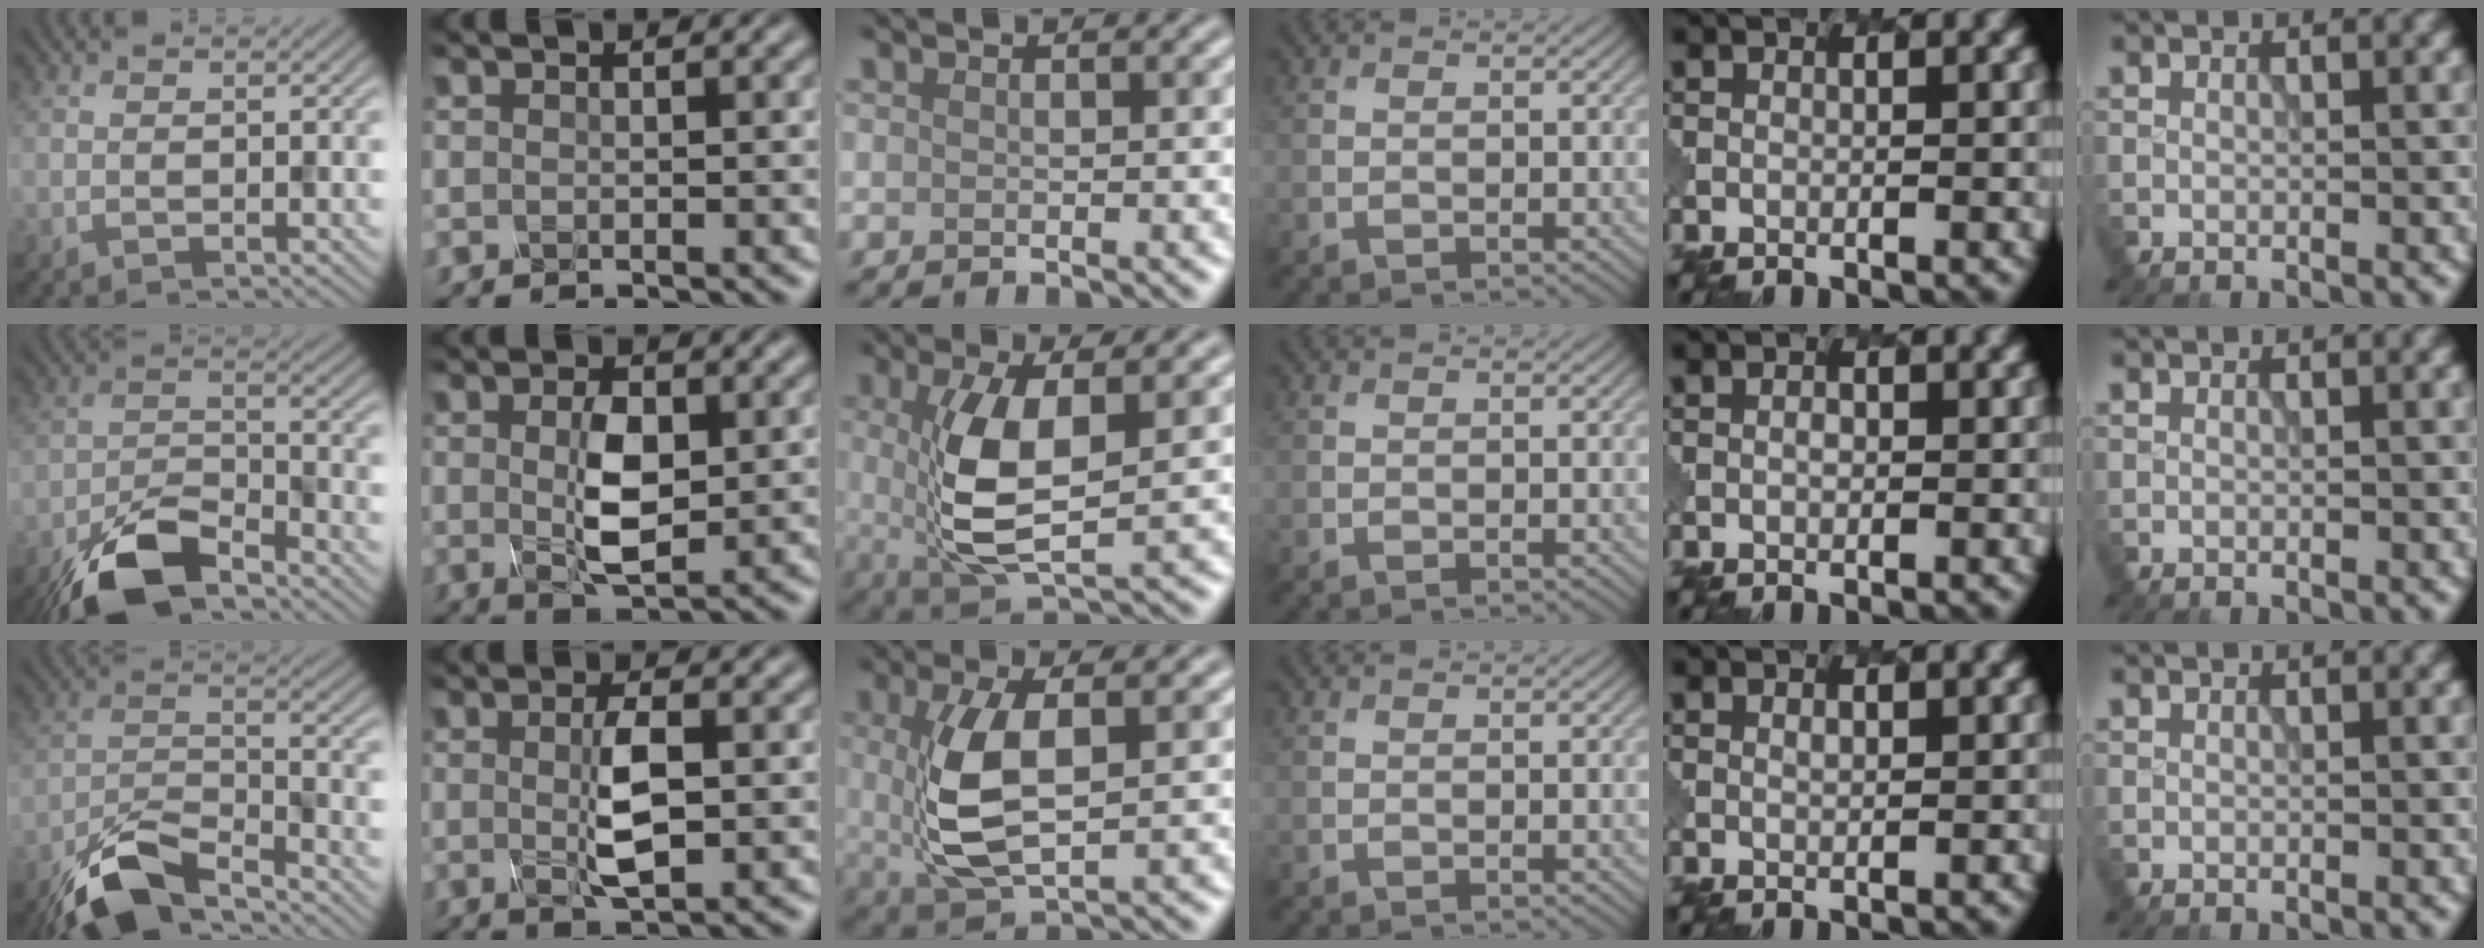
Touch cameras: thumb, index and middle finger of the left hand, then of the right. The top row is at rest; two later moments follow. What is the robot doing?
{"motion": "press", "object": "mechanical pencil"}